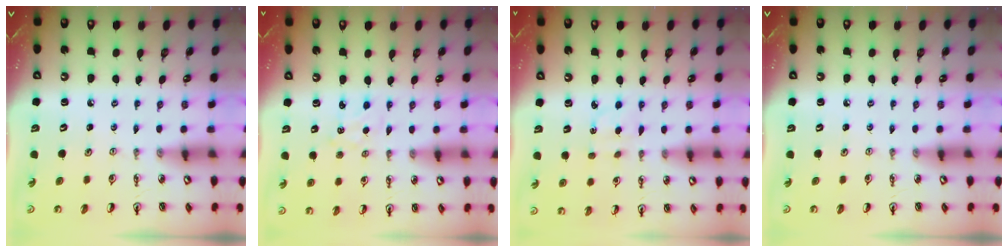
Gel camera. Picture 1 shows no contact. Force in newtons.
{"total": 2.5, "press": 2.5, "slide": 0.4}
{"total": 2.0, "press": 1.9, "slide": 0.6}
{"total": 0.0}